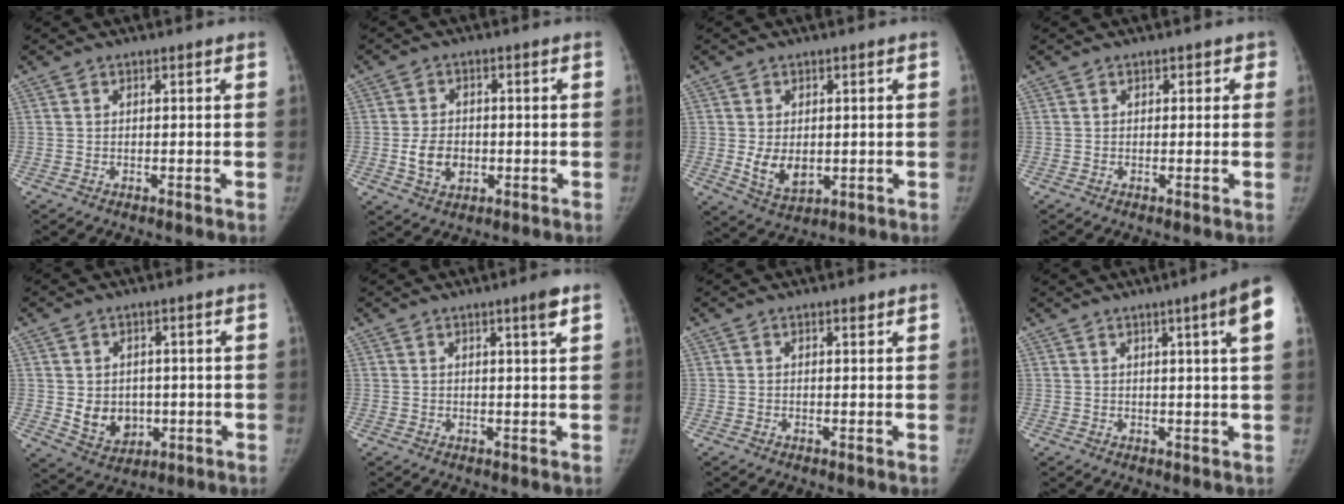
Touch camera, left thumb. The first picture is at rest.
{"total": 6.1, "force": [-1.1, 4.7, 3.8], "torque": [-0.050, 0.004, -0.013]}
{"total": 6.2, "force": [-0.3, 4.3, 4.5], "torque": [-0.062, -0.014, 0.010]}
{"total": 1.5, "force": [0.6, 1.2, 0.6], "torque": [0.019, 0.002, 0.000]}
{"total": 7.5, "force": [-0.5, 6.1, 4.2], "torque": [-0.037, -0.006, 0.012]}
{"total": 2.8, "force": [1.6, -0.1, 2.3], "torque": [-0.036, -0.011, 0.026]}
{"total": 0.8, "force": [0.6, 0.3, 0.5], "torque": [-0.006, -0.003, 0.010]}
{"total": 7.5, "force": [3.1, -0.4, 6.9], "torque": [-0.085, -0.006, 0.033]}